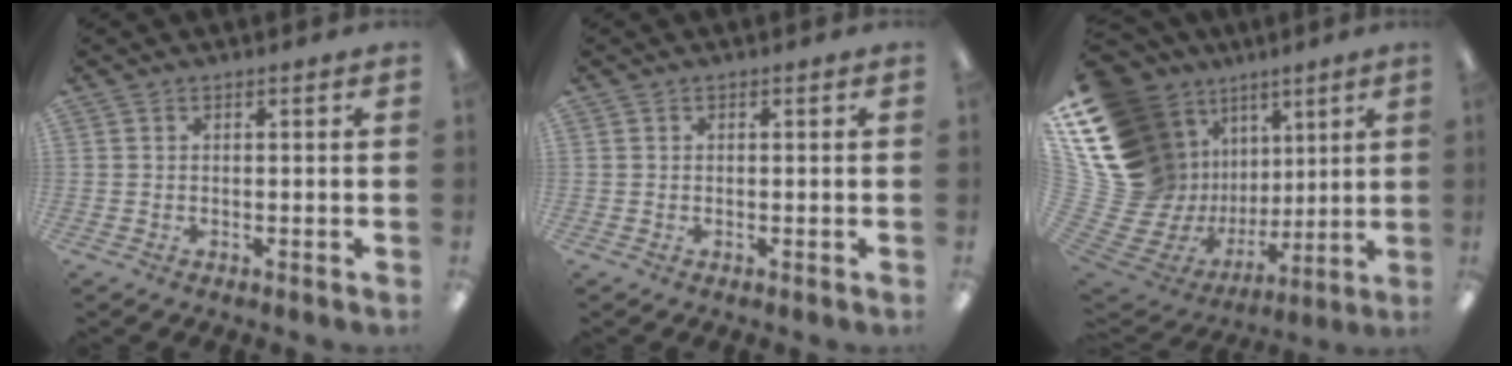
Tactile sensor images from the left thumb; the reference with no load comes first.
{"total": 0.0}
{"total": 22.2, "force": [8.0, 17.1, 11.6], "torque": [-0.215, -0.105, 0.211]}